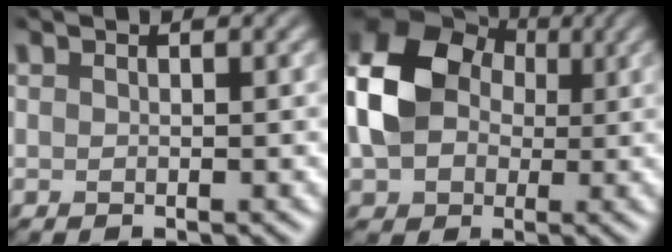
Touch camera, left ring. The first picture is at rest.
{"total": 8.6, "force": [0.1, 6.9, 5.2], "torque": [-0.116, 0.011, -0.014]}